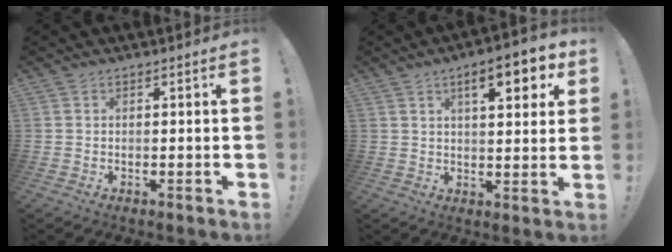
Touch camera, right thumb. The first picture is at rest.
{"total": 10.4, "force": [4.8, 3.1, 8.7], "torque": [-0.116, -0.014, 0.072]}